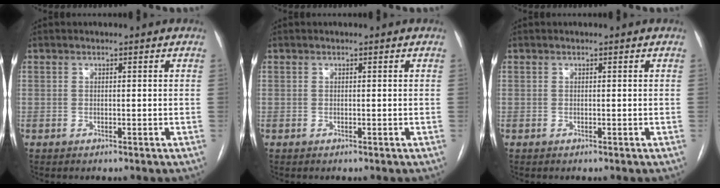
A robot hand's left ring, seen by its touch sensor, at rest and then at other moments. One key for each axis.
{"total": 0.0}
{"total": 0.0}